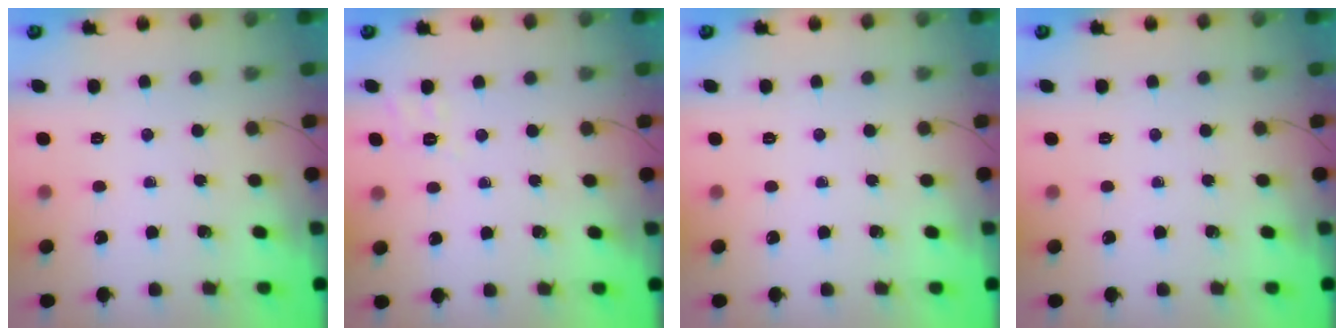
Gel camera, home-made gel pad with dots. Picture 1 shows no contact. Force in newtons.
{"total": 3.5, "press": 3.0, "slide": 2.0}
{"total": 0.0}
{"total": 0.0}